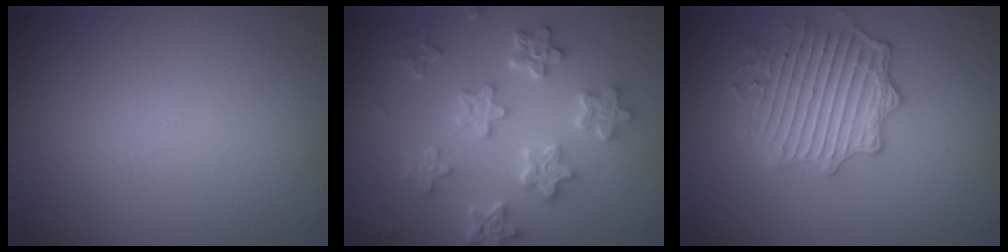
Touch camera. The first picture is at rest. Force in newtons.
{"total": 5.7, "press": 4.6, "slide": 3.4}
{"total": 4.0, "press": 4.0, "slide": 0.2}